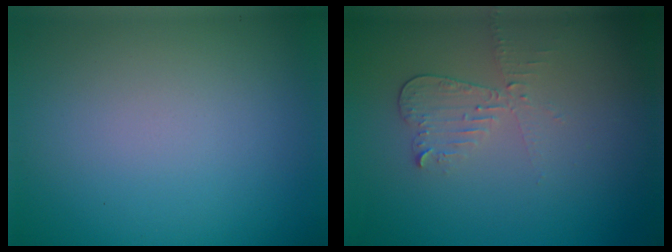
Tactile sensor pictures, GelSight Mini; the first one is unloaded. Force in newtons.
{"total": 2.1, "press": 2.1, "slide": 0.4}